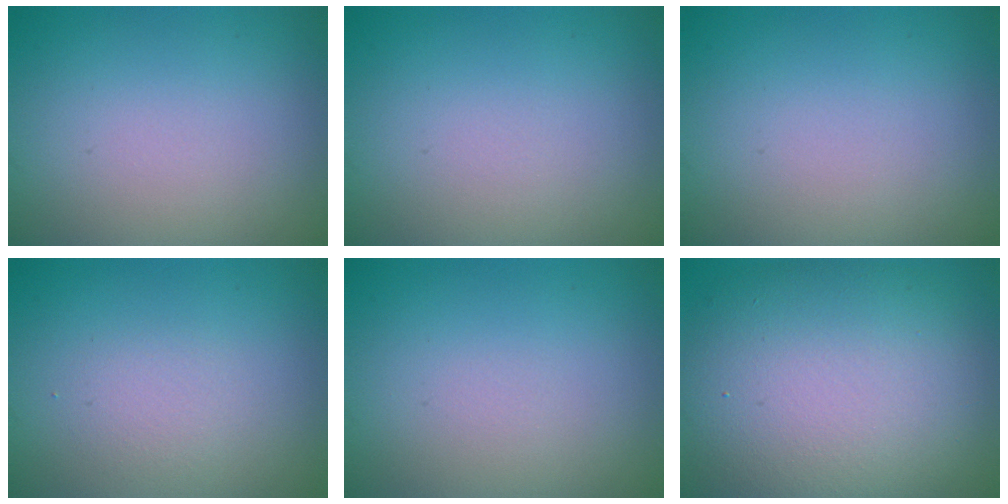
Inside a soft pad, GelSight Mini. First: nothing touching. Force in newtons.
{"total": 0.0}
{"total": 0.0}
{"total": 1.3, "press": 1.3, "slide": 0.1}
{"total": 0.0}
{"total": 12.9, "press": 12.9, "slide": 0.4}